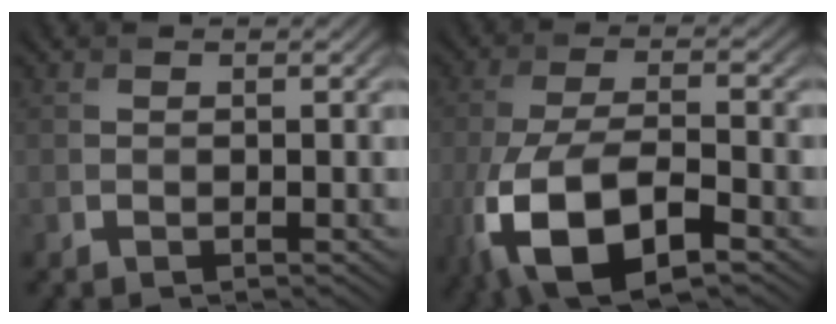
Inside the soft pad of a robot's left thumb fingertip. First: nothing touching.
{"total": 13.4, "force": [-6.2, 5.6, 10.5], "torque": [-0.240, -0.035, -0.118]}